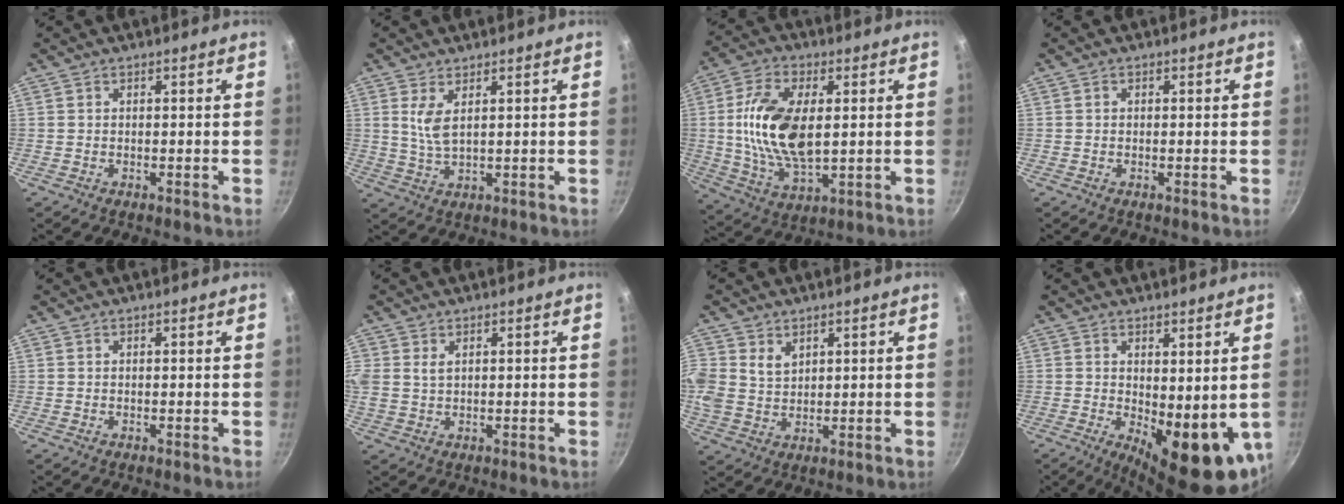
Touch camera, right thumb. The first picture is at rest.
{"total": 4.5, "force": [1.7, 1.7, 3.8], "torque": [-0.076, -0.017, 0.038]}
{"total": 15.7, "force": [1.8, 8.4, 13.2], "torque": [-0.244, 0.000, 0.034]}
{"total": 0.6, "force": [0.1, 0.5, 0.2], "torque": [-0.003, 0.004, 0.001]}
{"total": 0.0}
{"total": 4.0, "force": [1.4, 2.7, 2.6], "torque": [-0.055, 0.005, 0.030]}
{"total": 10.0, "force": [4.1, 8.0, 4.5], "torque": [-0.110, 0.007, 0.090]}
{"total": 12.2, "force": [-0.3, 4.9, 11.2], "torque": [-0.125, -0.022, 0.010]}